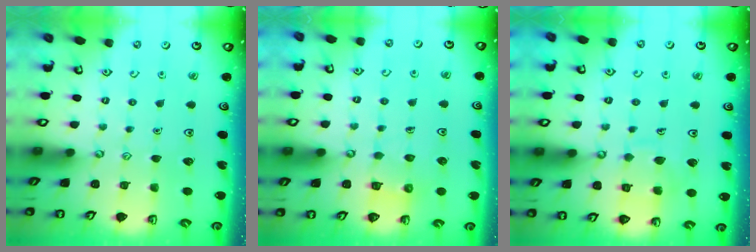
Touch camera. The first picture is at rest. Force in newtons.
{"total": 4.8, "press": 4.8, "slide": 0.3}
{"total": 8.6, "press": 8.6, "slide": 0.8}